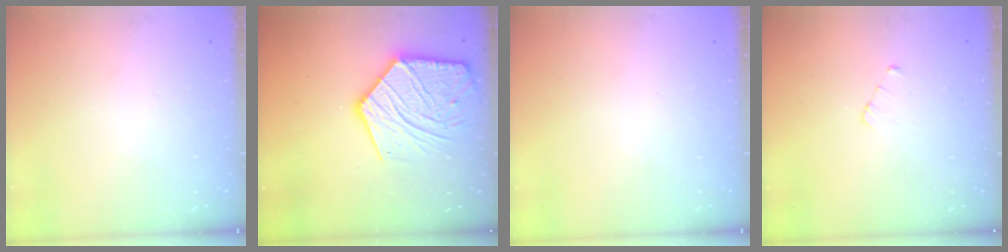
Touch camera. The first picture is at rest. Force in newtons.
{"total": 19.2, "press": 19.2, "slide": 1.5}
{"total": 0.0}
{"total": 2.7, "press": 2.7, "slide": 0.3}